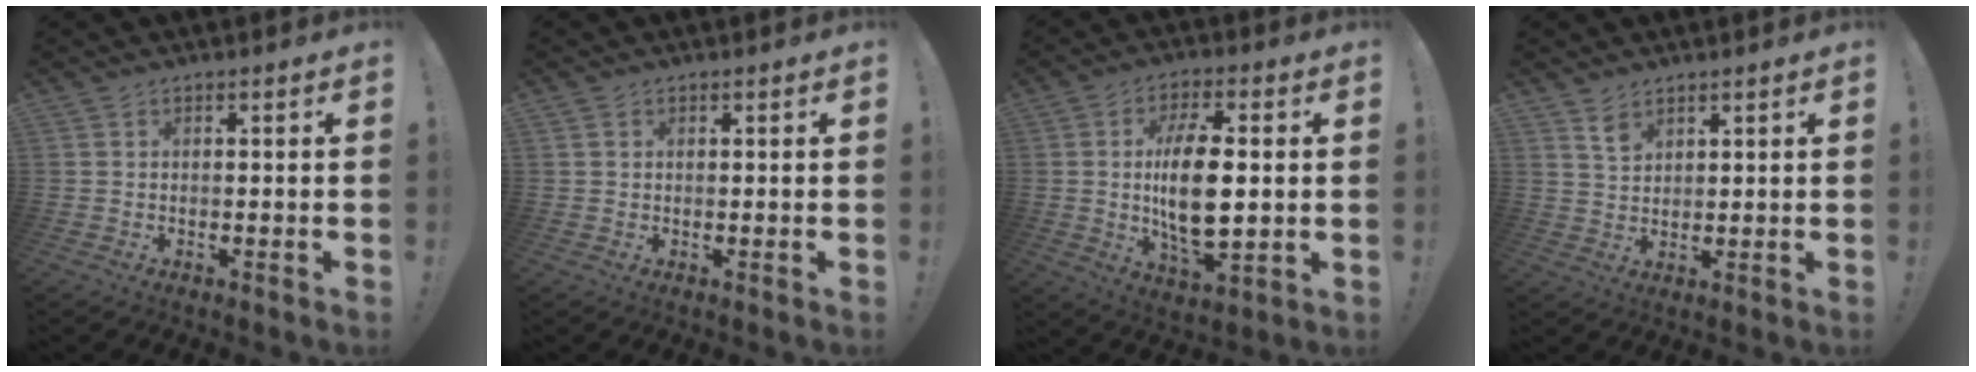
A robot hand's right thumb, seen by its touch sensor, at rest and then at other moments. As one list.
[{"total": 0.8, "force": [0.4, 0.7, 0.1], "torque": [0.000, 0.002, 0.006]}, {"total": 16.0, "force": [0.9, 7.1, 14.3], "torque": [-0.267, -0.010, 0.006]}, {"total": 4.3, "force": [3.2, 2.4, 1.7], "torque": [-0.023, -0.020, 0.058]}]